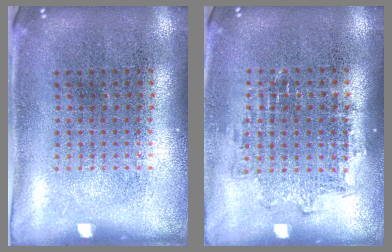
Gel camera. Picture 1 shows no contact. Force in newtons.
{"total": 1.3, "press": 1.1, "slide": 0.7}